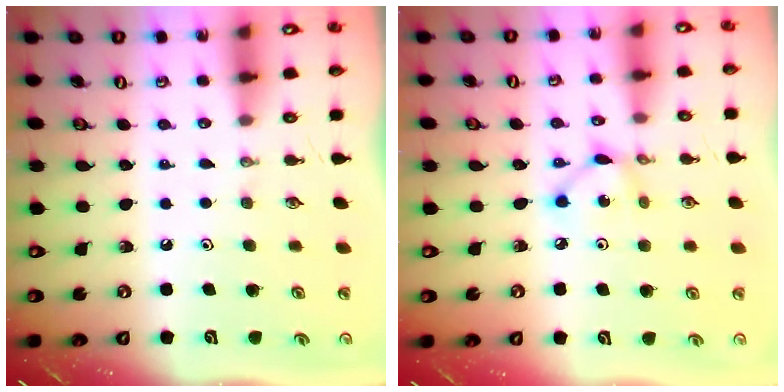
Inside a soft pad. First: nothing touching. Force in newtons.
{"total": 3.8, "press": 3.8, "slide": 0.2}